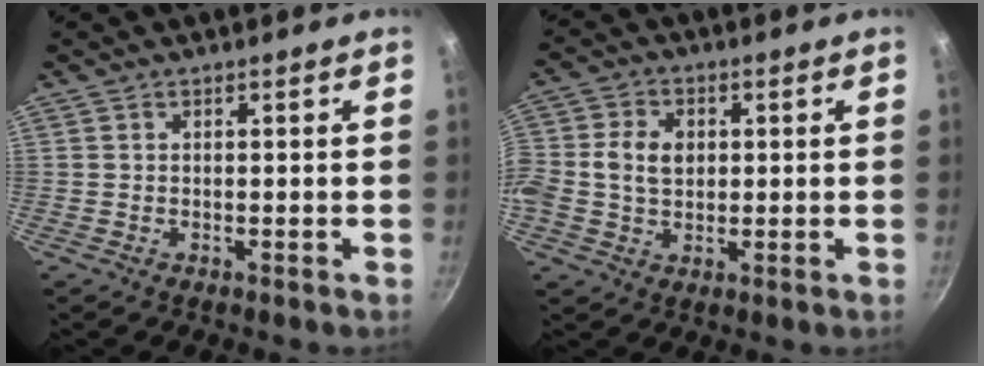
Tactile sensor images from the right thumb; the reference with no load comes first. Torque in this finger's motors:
{"motor_torque": [2.49, 2.52, 0.40, -0.20, 0.25]}